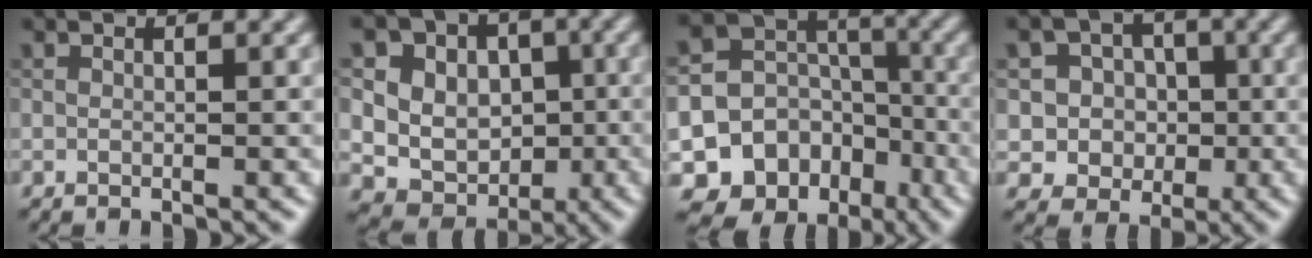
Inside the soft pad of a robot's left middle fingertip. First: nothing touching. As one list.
[{"total": 12.8, "force": [3.8, 11.0, 5.5], "torque": [-0.105, 0.032, 0.057]}, {"total": 14.8, "force": [-8.1, 11.8, 3.8], "torque": [-0.077, -0.045, -0.126]}, {"total": 5.5, "force": [0.4, 5.3, 1.5], "torque": [-0.012, 0.024, -0.008]}]